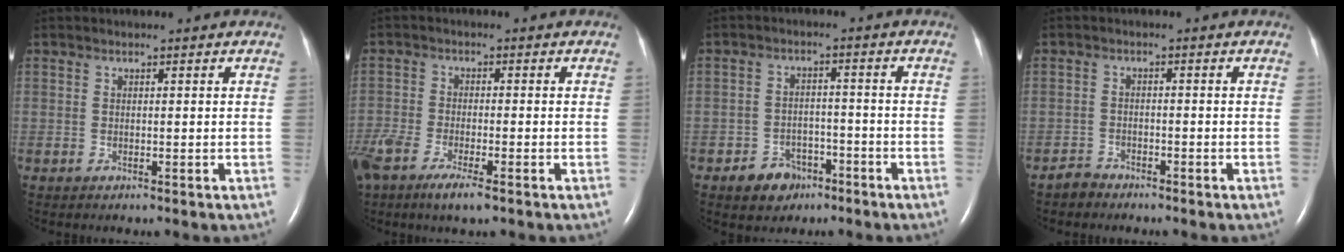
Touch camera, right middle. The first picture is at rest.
{"total": 9.9, "force": [-6.7, 2.8, 6.7], "torque": [-0.141, -0.022, -0.117]}
{"total": 5.2, "force": [-3.3, 3.7, 1.6], "torque": [-0.026, 0.009, -0.045]}
{"total": 1.9, "force": [-1.8, 0.8, -0.2], "torque": [0.000, 0.002, -0.034]}